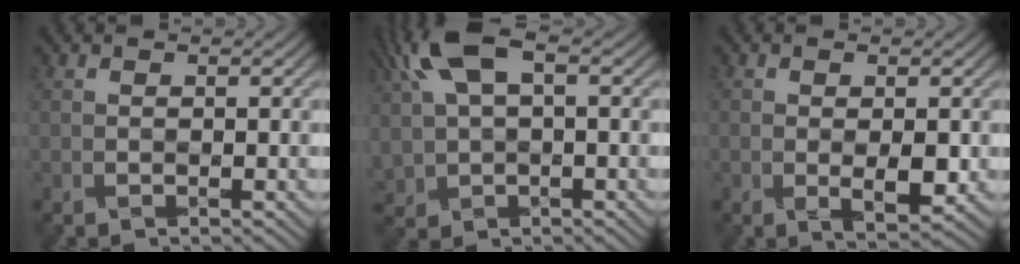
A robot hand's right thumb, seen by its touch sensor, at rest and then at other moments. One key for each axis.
{"total": 10.0, "fx": 3.5, "fy": 5.1, "fz": 7.8, "tx": -0.209, "ty": 0.014, "tz": 0.072}
{"total": 2.6, "fx": -0.1, "fy": 0.7, "fz": 2.5, "tx": -0.049, "ty": -0.007, "tz": 0.005}